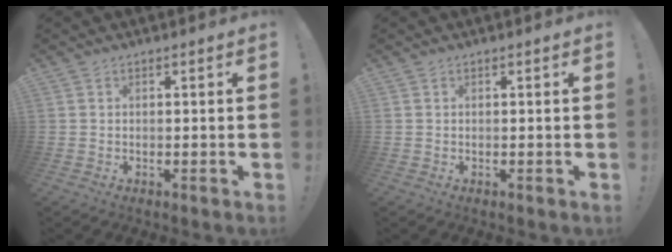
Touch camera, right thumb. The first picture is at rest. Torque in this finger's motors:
{"motor_torque": [-0.04, 0.04, -0.11, 0.11, 0.02]}